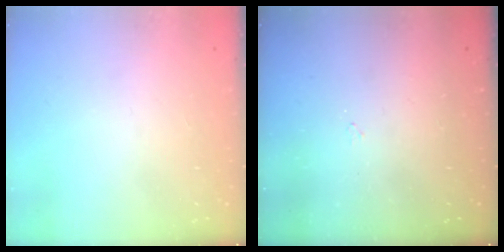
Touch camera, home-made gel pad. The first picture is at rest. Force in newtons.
{"total": 2.9, "press": 2.9, "slide": 0.5}